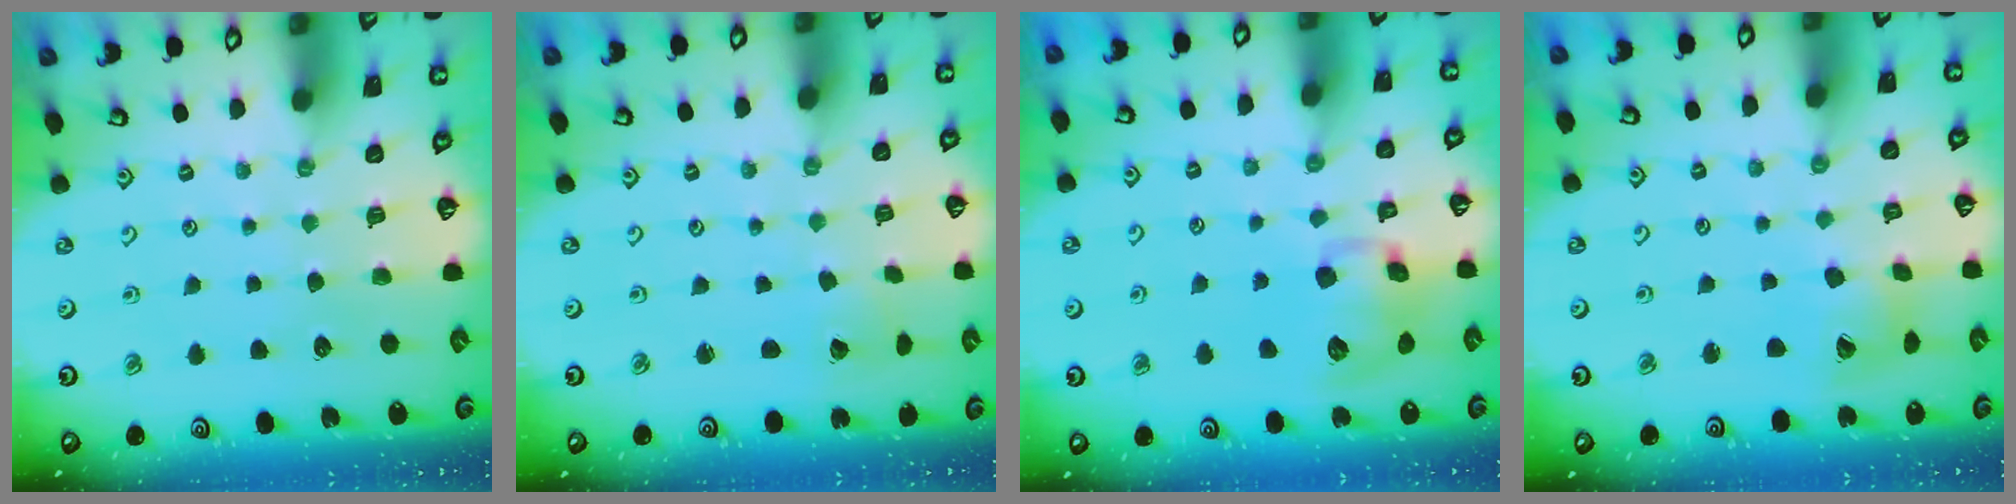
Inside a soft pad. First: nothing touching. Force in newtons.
{"total": 1.8, "press": 1.8, "slide": 0.2}
{"total": 12.0, "press": 11.8, "slide": 2.0}
{"total": 11.0, "press": 10.9, "slide": 1.5}